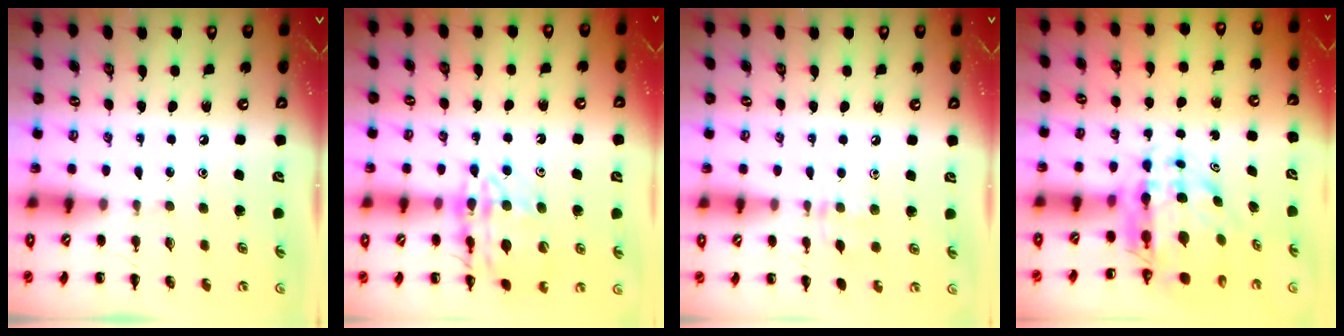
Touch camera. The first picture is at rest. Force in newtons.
{"total": 15.6, "press": 15.4, "slide": 2.3}
{"total": 4.7, "press": 4.4, "slide": 1.7}
{"total": 8.1, "press": 7.7, "slide": 2.5}